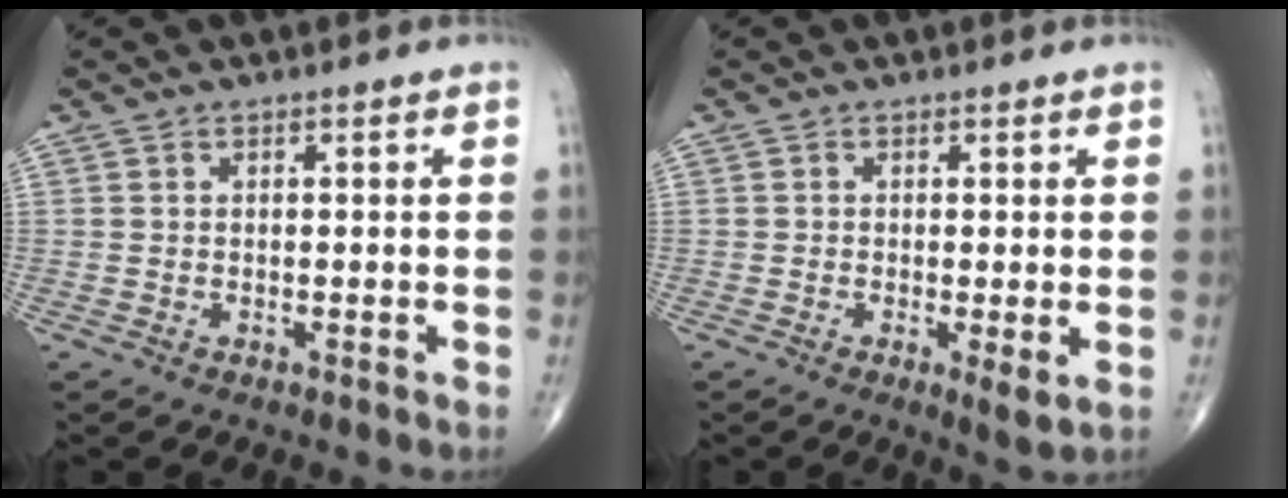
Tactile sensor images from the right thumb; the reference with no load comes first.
{"total": 3.2, "force": [-0.5, 0.6, 3.1], "torque": [-0.057, -0.014, -0.012]}